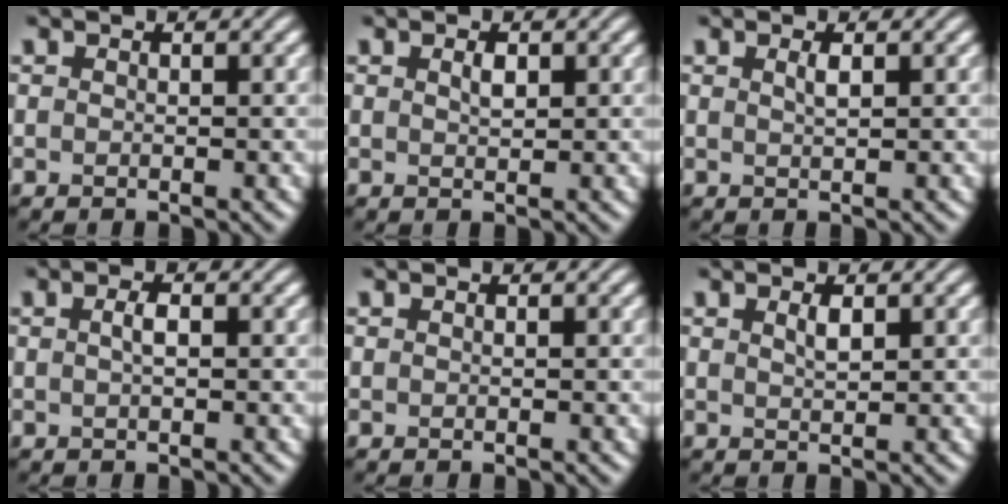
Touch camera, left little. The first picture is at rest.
{"total": 1.0, "force": [0.5, 0.4, 0.8], "torque": [-0.018, 0.000, 0.011]}
{"total": 1.0, "force": [0.5, 0.2, 0.8], "torque": [-0.014, 0.002, 0.008]}
{"total": 1.2, "force": [0.1, 0.3, 1.1], "torque": [-0.024, 0.003, 0.003]}
{"total": 0.0}
{"total": 1.1, "force": [0.7, 0.3, 0.9], "torque": [-0.018, 0.001, 0.012]}